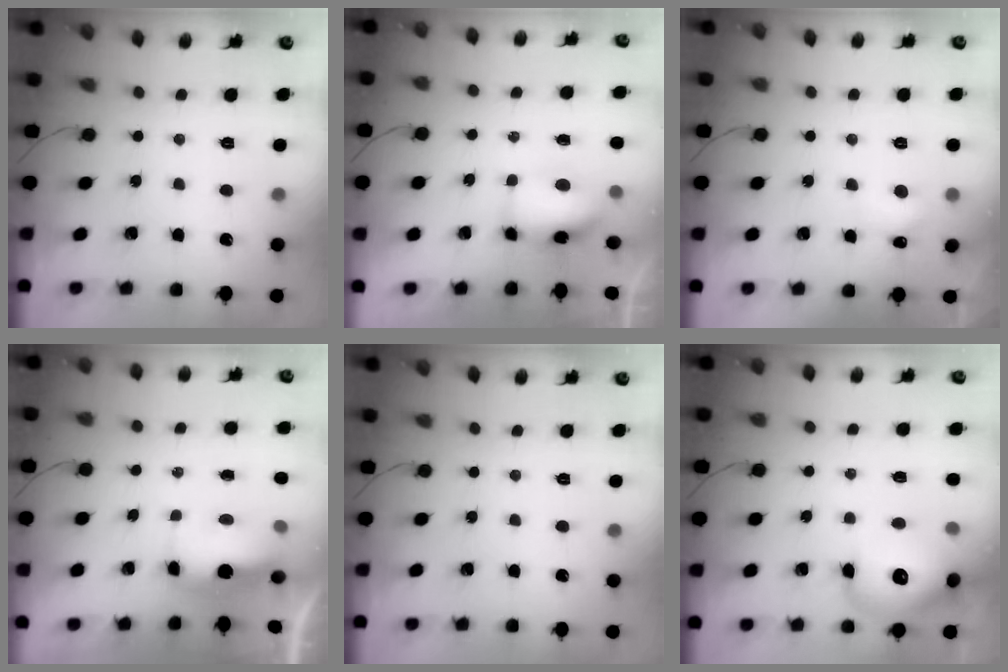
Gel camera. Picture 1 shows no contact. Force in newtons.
{"total": 6.7, "press": 6.7, "slide": 0.4}
{"total": 4.1, "press": 4.0, "slide": 1.0}
{"total": 5.9, "press": 5.8, "slide": 0.7}
{"total": 0.0}
{"total": 14.3, "press": 13.9, "slide": 3.1}